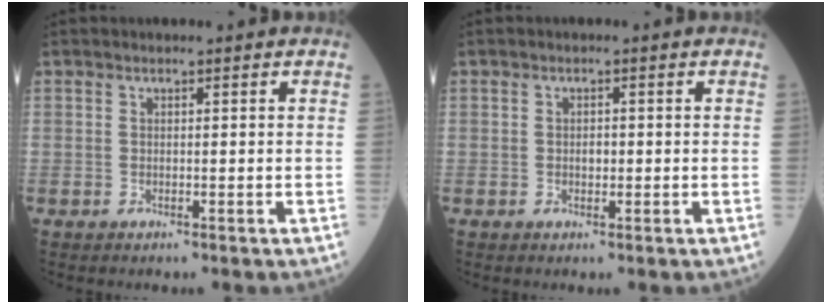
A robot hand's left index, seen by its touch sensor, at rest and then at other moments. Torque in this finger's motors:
{"motor_torque": [0.10, 0.09, -0.01, 0.02]}